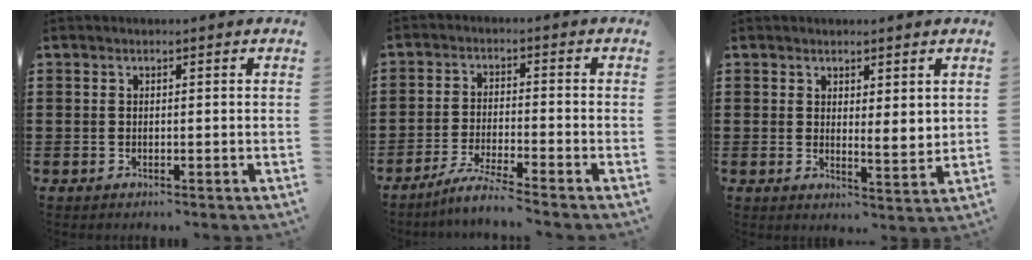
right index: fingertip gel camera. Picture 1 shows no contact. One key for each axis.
{"total": 4.3, "fx": -4.0, "fy": -0.6, "fz": 1.7, "tx": -0.043, "ty": -0.011, "tz": -0.081}
{"total": 2.7, "fx": 2.0, "fy": 1.0, "fz": 1.5, "tx": -0.025, "ty": -0.003, "tz": 0.036}